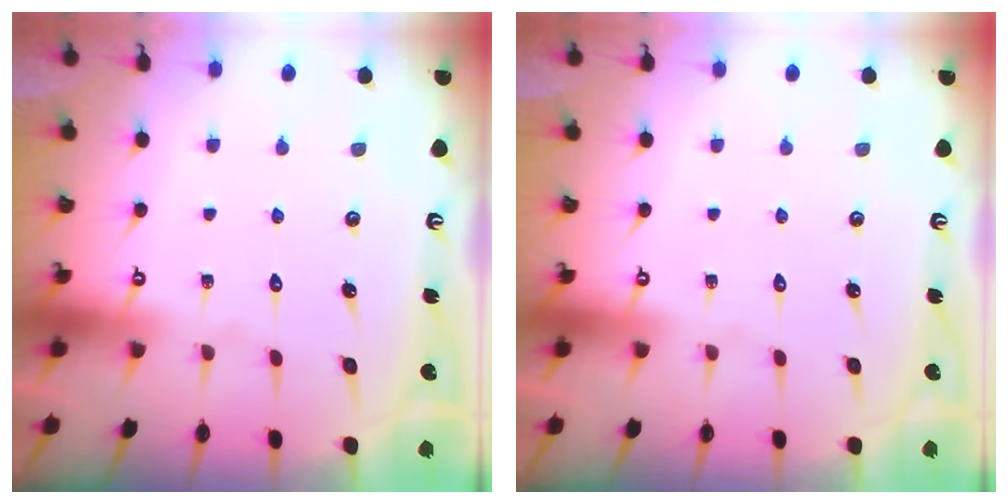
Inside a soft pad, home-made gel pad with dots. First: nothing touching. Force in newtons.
{"total": 0.0}